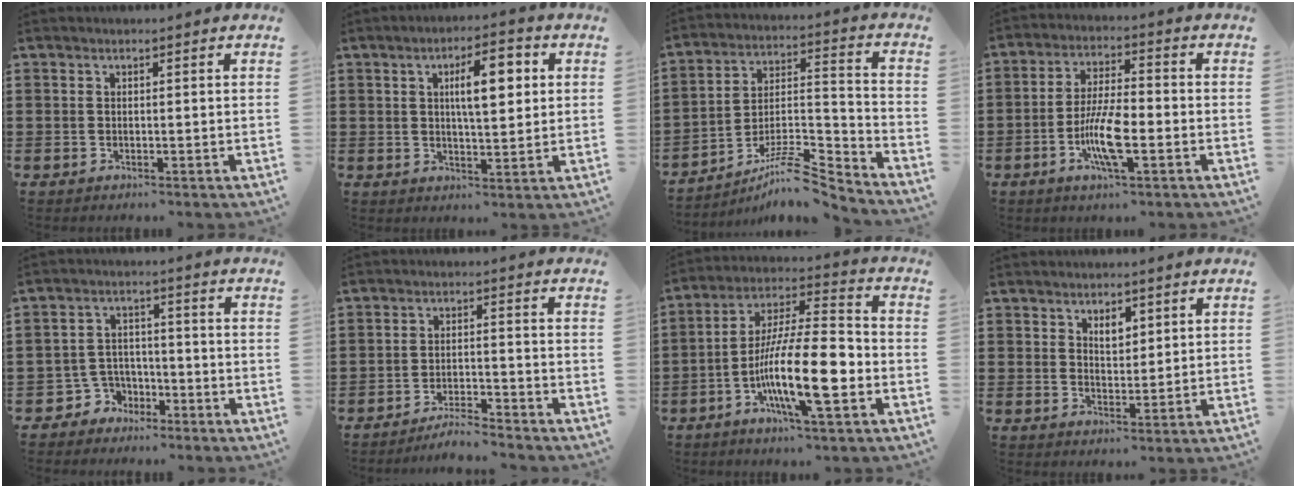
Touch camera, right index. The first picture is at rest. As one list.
[{"total": 7.4, "force": [1.9, 2.6, 6.6], "torque": [-0.108, 0.002, 0.025]}, {"total": 8.6, "force": [-7.4, 1.4, 4.2], "torque": [-0.065, 0.013, -0.141]}, {"total": 8.8, "force": [-2.9, 2.3, 8.0], "torque": [-0.172, -0.011, -0.059]}, {"total": 4.1, "force": [-2.7, 3.0, 0.6], "torque": [-0.038, 0.006, -0.059]}, {"total": 3.8, "force": [-3.7, 0.0, 0.7], "torque": [-0.017, 0.004, -0.078]}, {"total": 15.3, "force": [-5.0, 3.7, 14.0], "torque": [-0.267, -0.005, -0.092]}, {"total": 3.2, "force": [1.9, 1.7, 1.9], "torque": [-0.035, 0.003, 0.032]}]